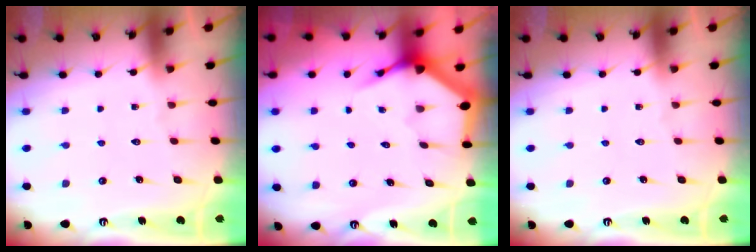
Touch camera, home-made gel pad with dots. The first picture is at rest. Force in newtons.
{"total": 3.9, "press": 3.8, "slide": 0.5}
{"total": 0.0}